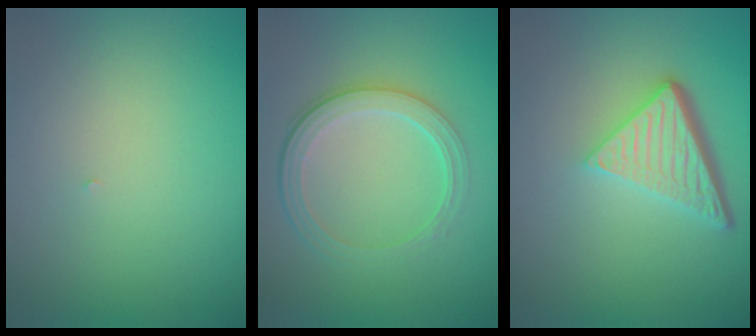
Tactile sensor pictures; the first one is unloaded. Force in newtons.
{"total": 4.2, "press": 2.9, "slide": 3.0}
{"total": 5.1, "press": 3.5, "slide": 3.7}